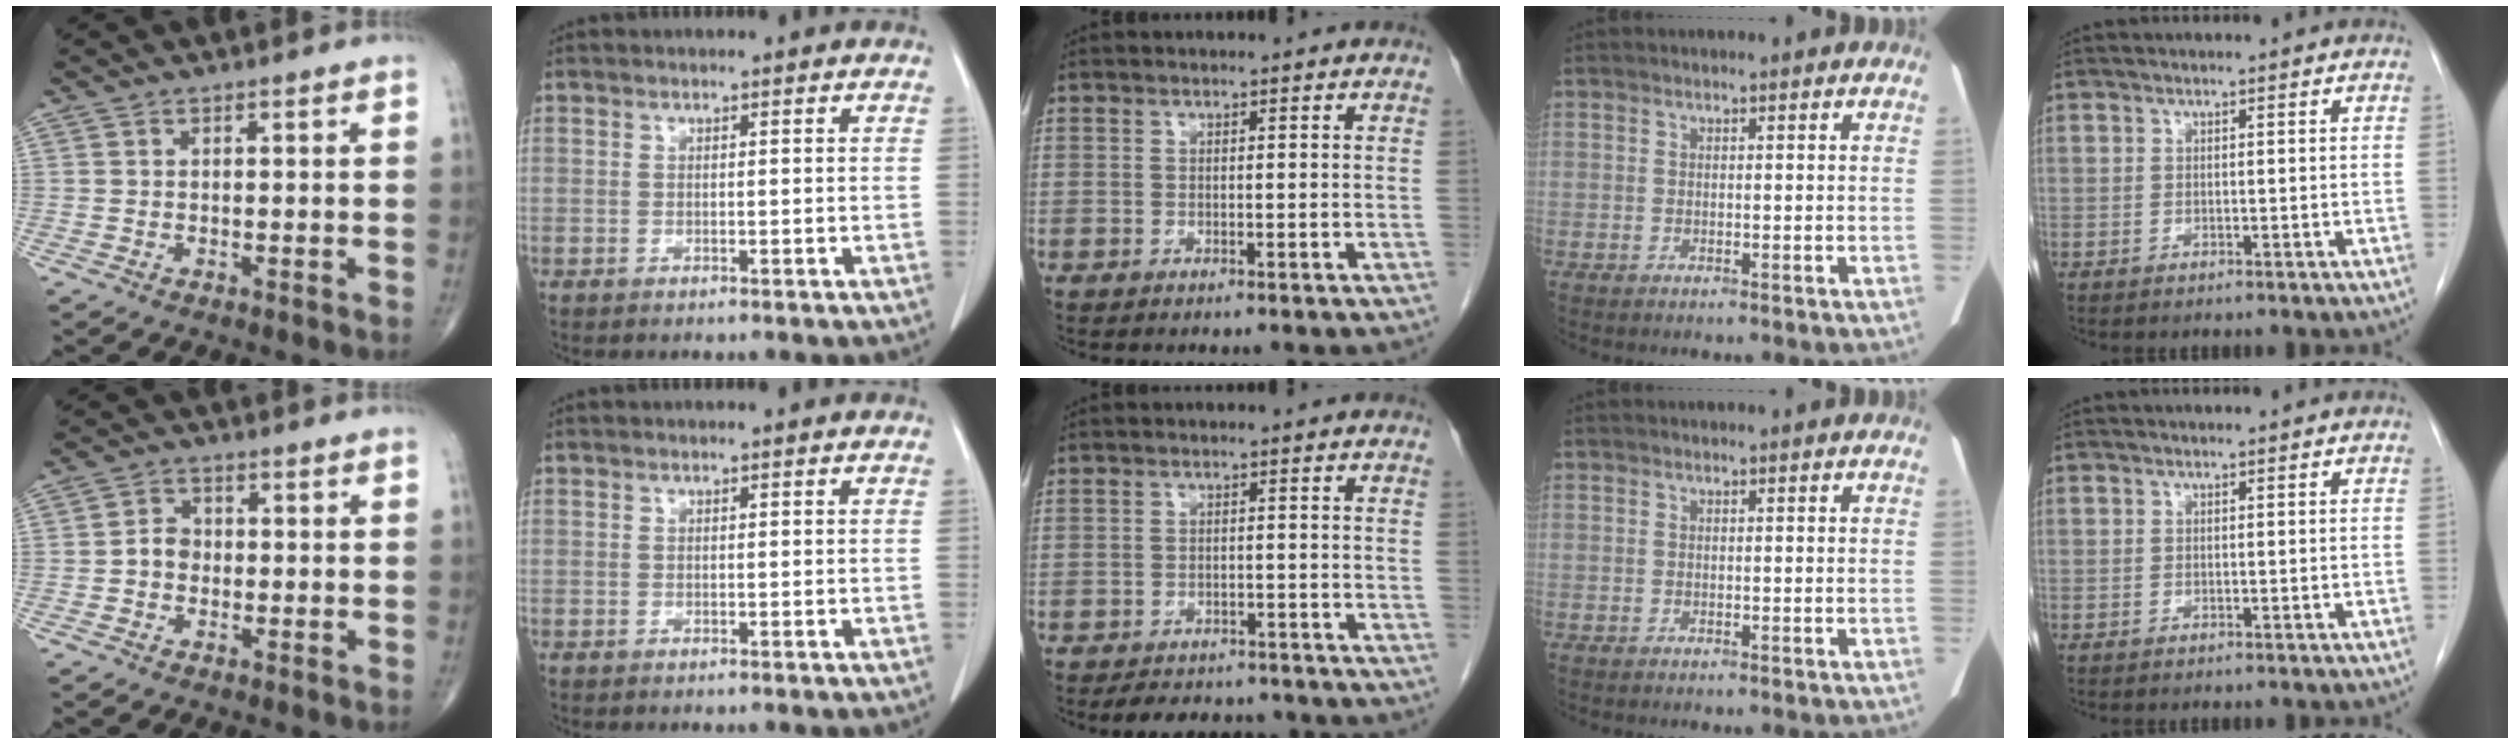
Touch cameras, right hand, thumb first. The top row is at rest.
{"thumb": {"total": 3.4, "force": [-0.7, 2.8, 1.8], "torque": [-0.018, 0.014, -0.019]}, "middle": {"total": 7.3, "force": [-6.6, 2.6, 1.7], "torque": [-0.021, 0.000, -0.084]}}